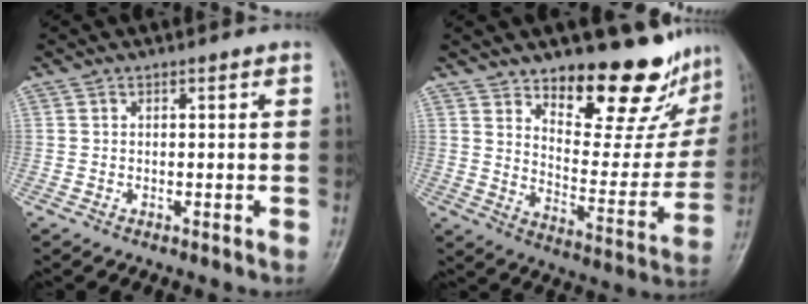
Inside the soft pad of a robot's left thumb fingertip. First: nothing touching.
{"total": 19.2, "force": [15.0, 7.2, 9.6], "torque": [-0.075, -0.123, 0.213]}